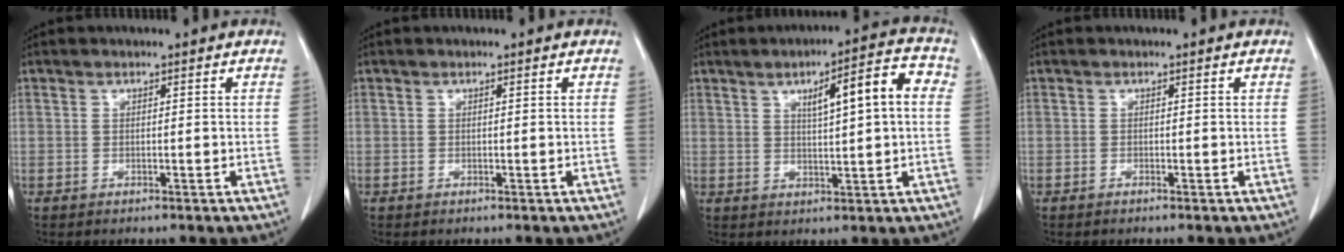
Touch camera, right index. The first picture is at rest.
{"total": 0.0}
{"total": 8.8, "force": [2.2, 1.4, 8.5], "torque": [-0.124, 0.020, 0.031]}
{"total": 0.0}